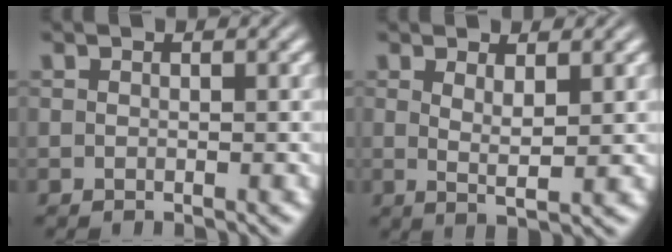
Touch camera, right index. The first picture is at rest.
{"total": 2.4, "force": [0.7, -0.7, 2.2], "torque": [-0.035, -0.016, 0.022]}